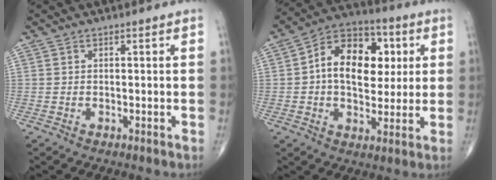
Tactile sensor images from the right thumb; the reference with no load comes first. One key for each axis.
{"total": 16.4, "fx": 2.6, "fy": 10.8, "fz": 12.0, "tx": -0.151, "ty": 0.014, "tz": 0.034}